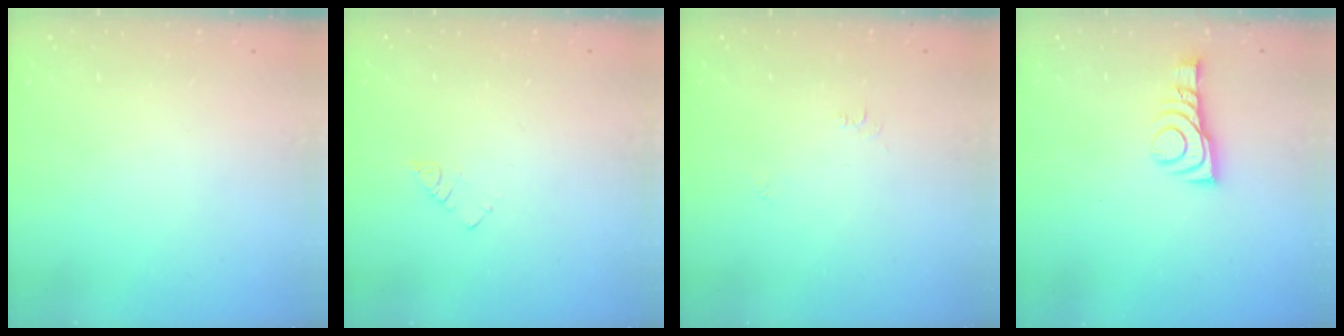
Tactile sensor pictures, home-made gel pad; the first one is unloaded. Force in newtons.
{"total": 2.3, "press": 2.3, "slide": 0.4}
{"total": 4.0, "press": 4.0, "slide": 0.6}
{"total": 9.1, "press": 9.1, "slide": 0.4}